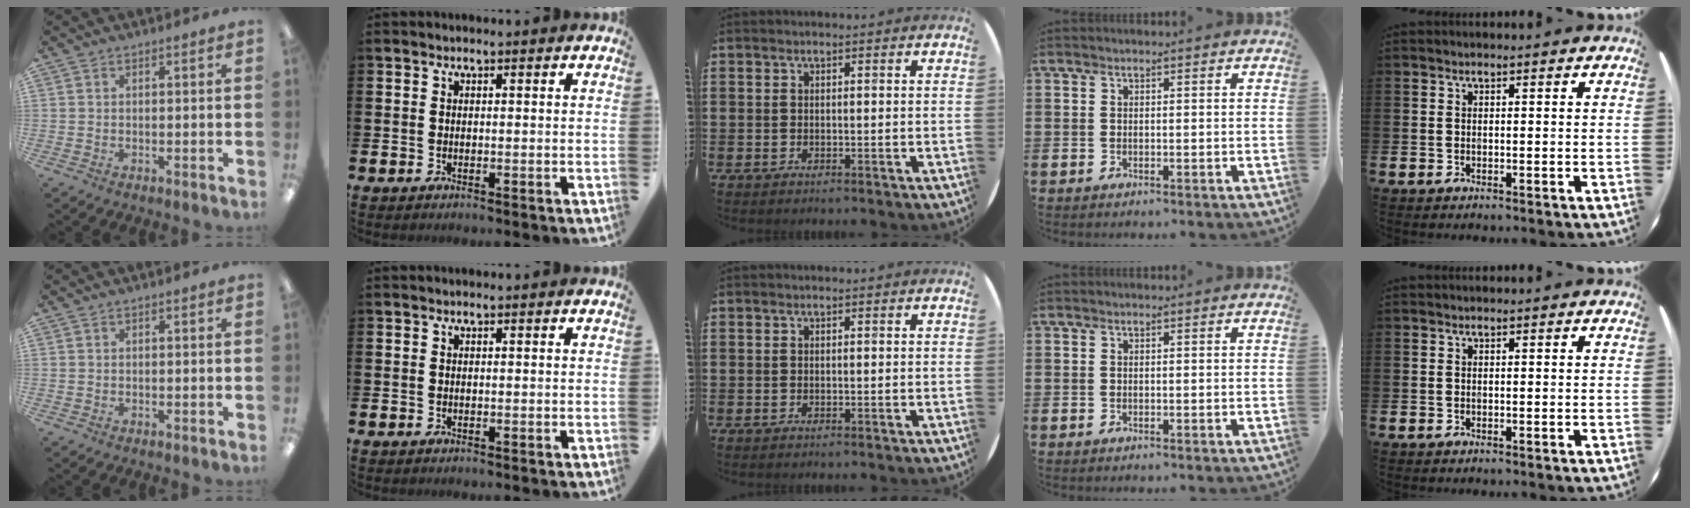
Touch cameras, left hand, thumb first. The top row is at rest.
{}